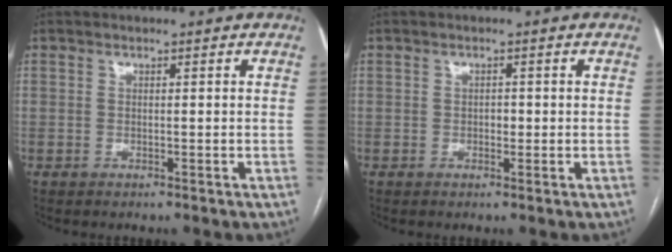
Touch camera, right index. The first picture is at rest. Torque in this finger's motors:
{"motor_torque": [0.11, -0.03, 0.10, 0.02]}